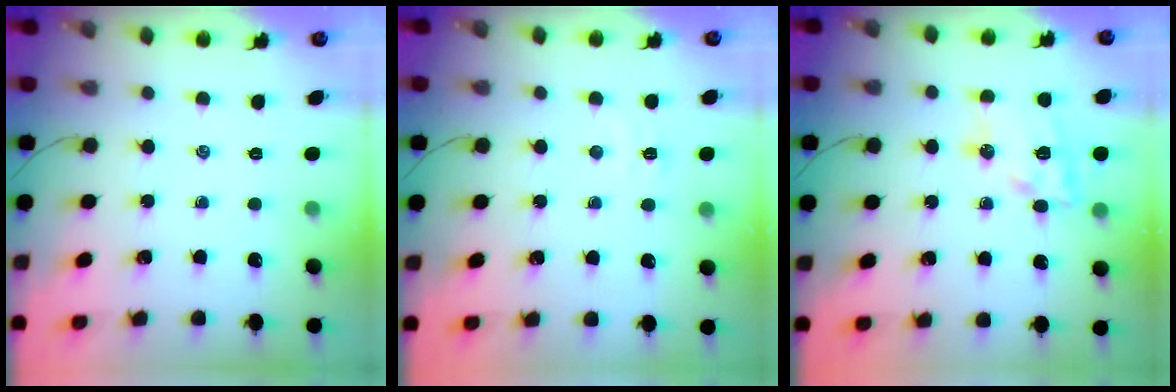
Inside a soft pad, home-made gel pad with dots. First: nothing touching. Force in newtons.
{"total": 3.6, "press": 3.4, "slide": 1.1}
{"total": 15.0, "press": 14.8, "slide": 2.2}